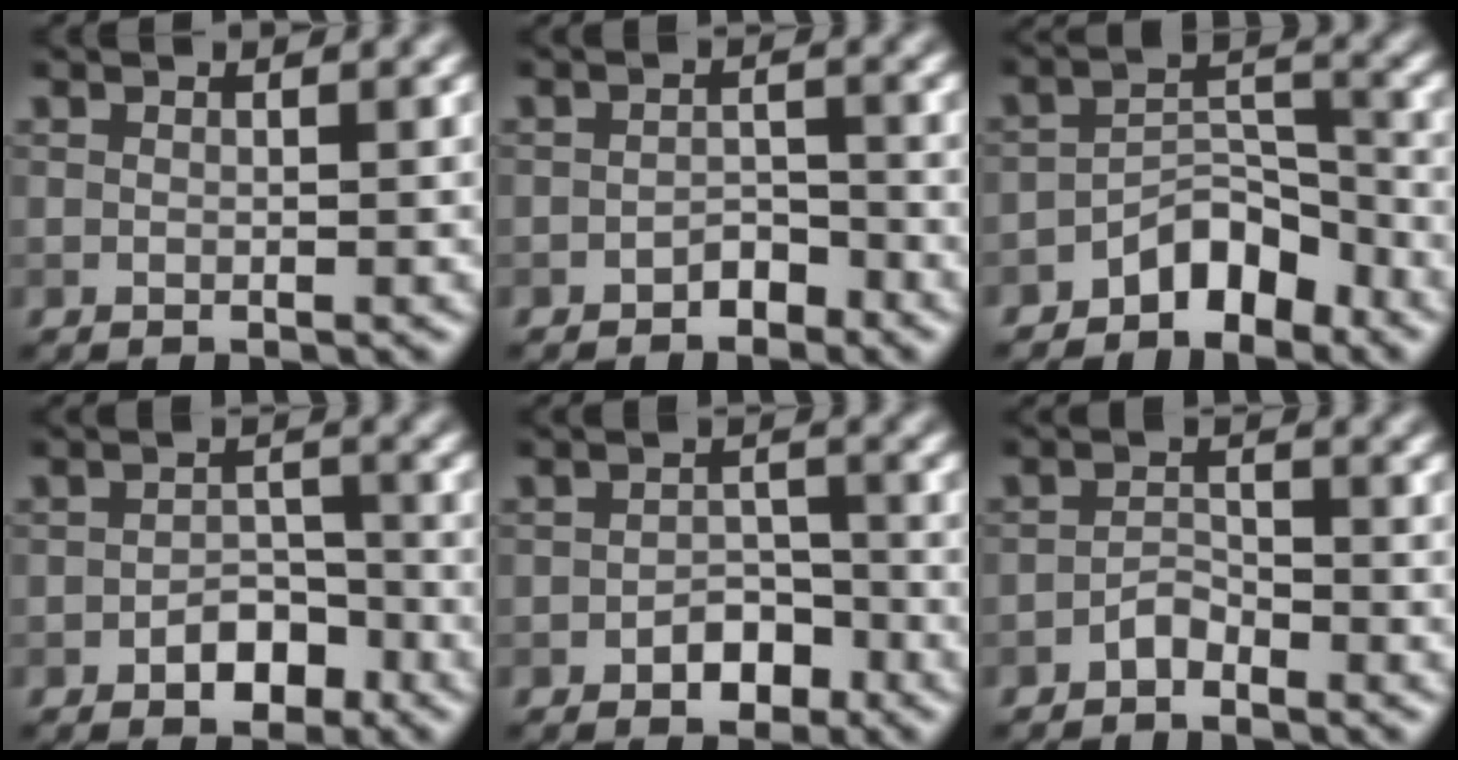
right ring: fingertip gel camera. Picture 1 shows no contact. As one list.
[{"total": 1.8, "force": [-1.4, 0.9, 0.6], "torque": [-0.006, 0.007, -0.024]}, {"total": 4.1, "force": [-3.2, 2.0, 1.8], "torque": [-0.016, 0.015, -0.059]}, {"total": 3.0, "force": [-1.7, 1.9, 1.6], "torque": [-0.016, 0.006, -0.027]}, {"total": 2.7, "force": [-1.6, 1.7, 1.3], "torque": [-0.013, 0.006, -0.025]}, {"total": 1.6, "force": [-1.3, 0.7, 0.6], "torque": [-0.009, 0.008, -0.027]}]